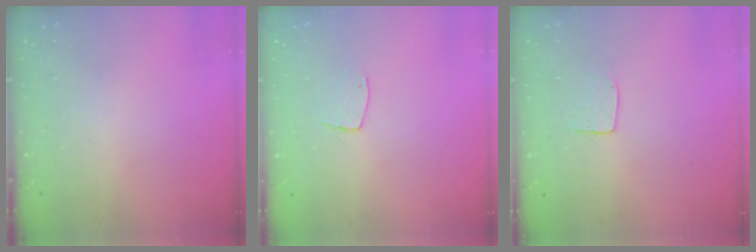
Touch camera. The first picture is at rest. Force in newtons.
{"total": 5.4, "press": 5.3, "slide": 0.5}
{"total": 5.6, "press": 5.6, "slide": 0.2}